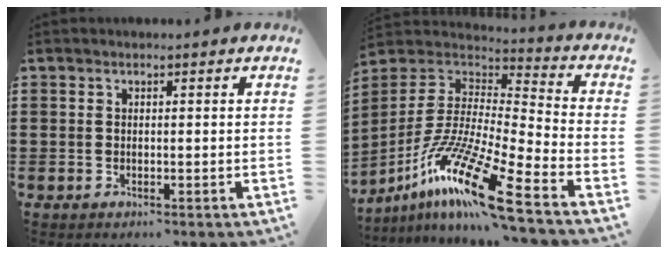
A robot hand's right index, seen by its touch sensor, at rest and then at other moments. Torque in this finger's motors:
{"motor_torque": [-0.83, 0.79, 0.40, 0.09]}